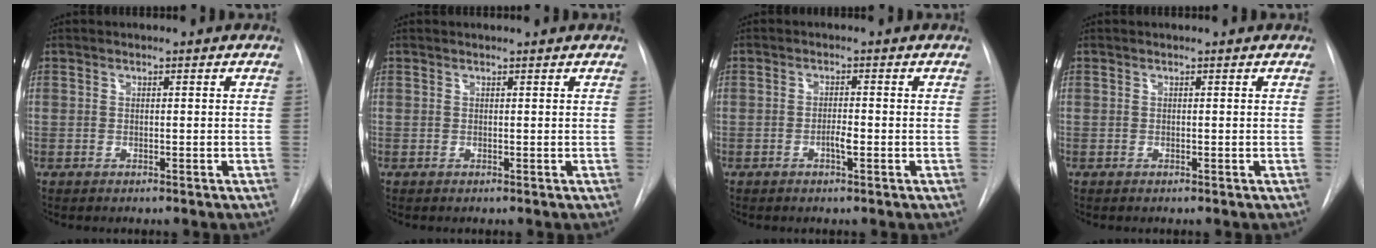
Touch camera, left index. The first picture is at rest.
{"total": 1.7, "force": [1.6, -0.1, 0.2], "torque": [-0.010, 0.011, 0.019]}
{"total": 1.6, "force": [-0.6, 0.2, 1.5], "torque": [-0.027, 0.000, -0.012]}
{"total": 0.0}